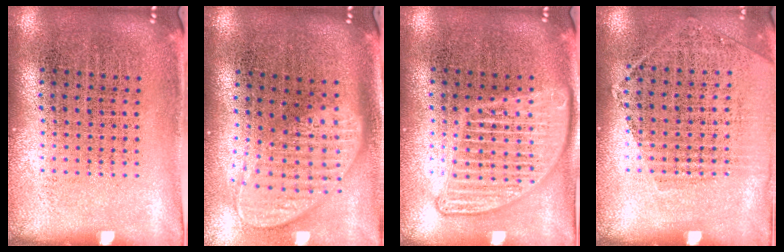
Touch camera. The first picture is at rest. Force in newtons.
{"total": 2.0, "press": 1.6, "slide": 1.2}
{"total": 3.0, "press": 3.0, "slide": 0.3}
{"total": 1.0, "press": 0.9, "slide": 0.5}